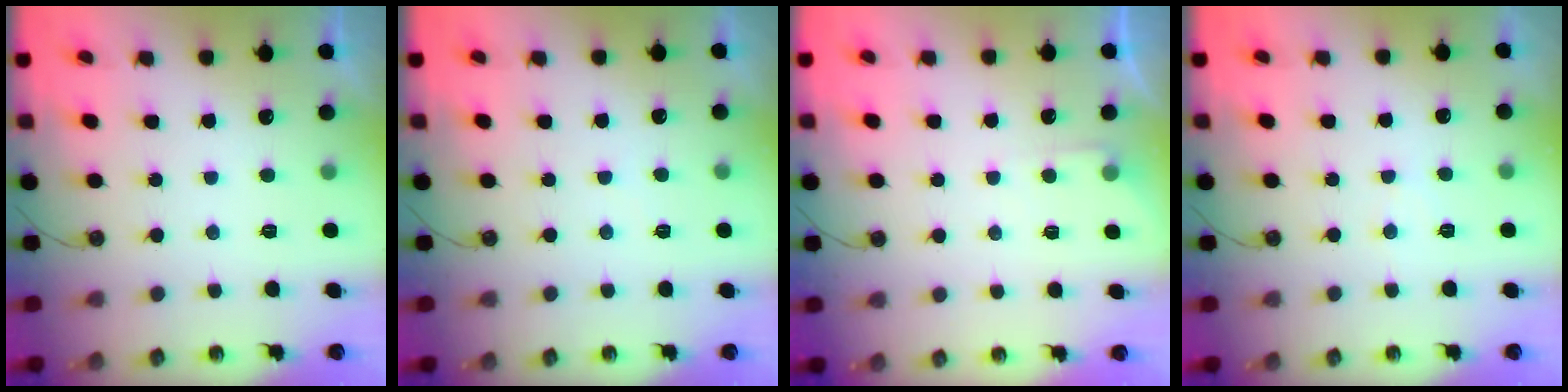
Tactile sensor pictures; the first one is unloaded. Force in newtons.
{"total": 1.5, "press": 1.5, "slide": 0.4}
{"total": 3.7, "press": 3.7, "slide": 0.6}
{"total": 4.8, "press": 4.8, "slide": 0.7}